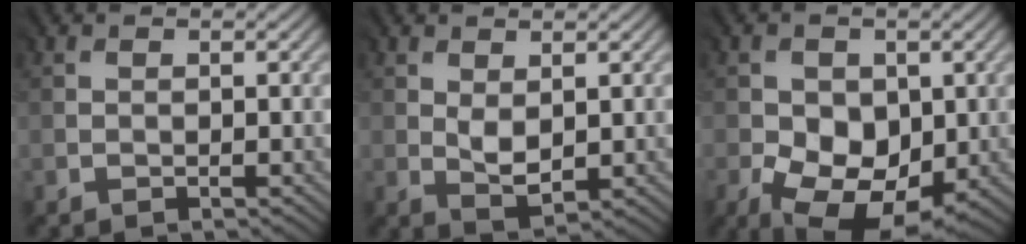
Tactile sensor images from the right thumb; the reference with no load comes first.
{"total": 3.0, "force": [0.5, 1.8, 2.4], "torque": [-0.053, -0.005, 0.017]}
{"total": 11.2, "force": [-2.8, 7.8, 7.6], "torque": [-0.131, -0.018, -0.039]}